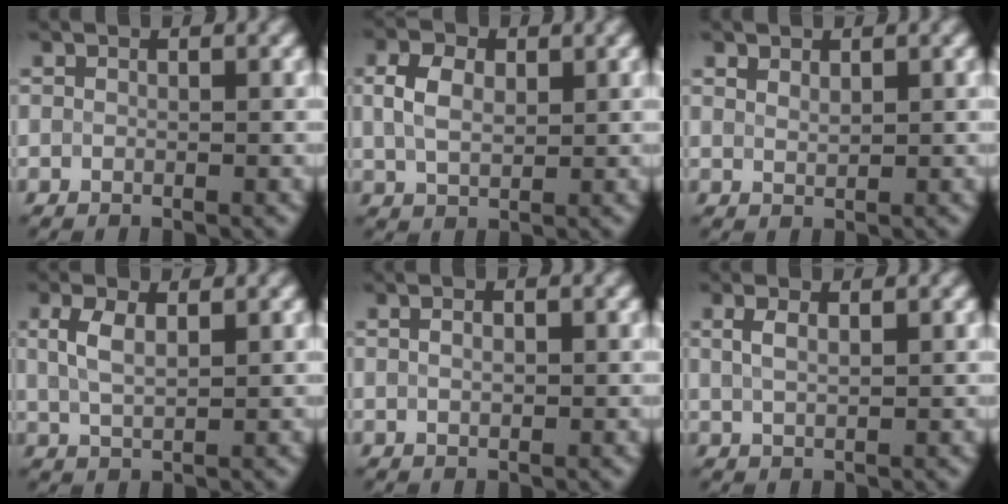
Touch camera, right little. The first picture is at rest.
{"total": 3.5, "force": [1.1, 2.2, 2.5], "torque": [-0.059, 0.012, 0.021]}
{"total": 1.1, "force": [1.0, 0.3, 0.3], "torque": [-0.009, 0.004, 0.024]}
{"total": 2.9, "force": [1.3, 1.1, 2.3], "torque": [-0.057, 0.009, 0.031]}
{"total": 1.0, "force": [0.4, 0.4, 0.8], "torque": [-0.012, 0.004, 0.008]}
{"total": 1.7, "force": [1.0, 0.4, 1.3], "torque": [-0.034, 0.009, 0.025]}